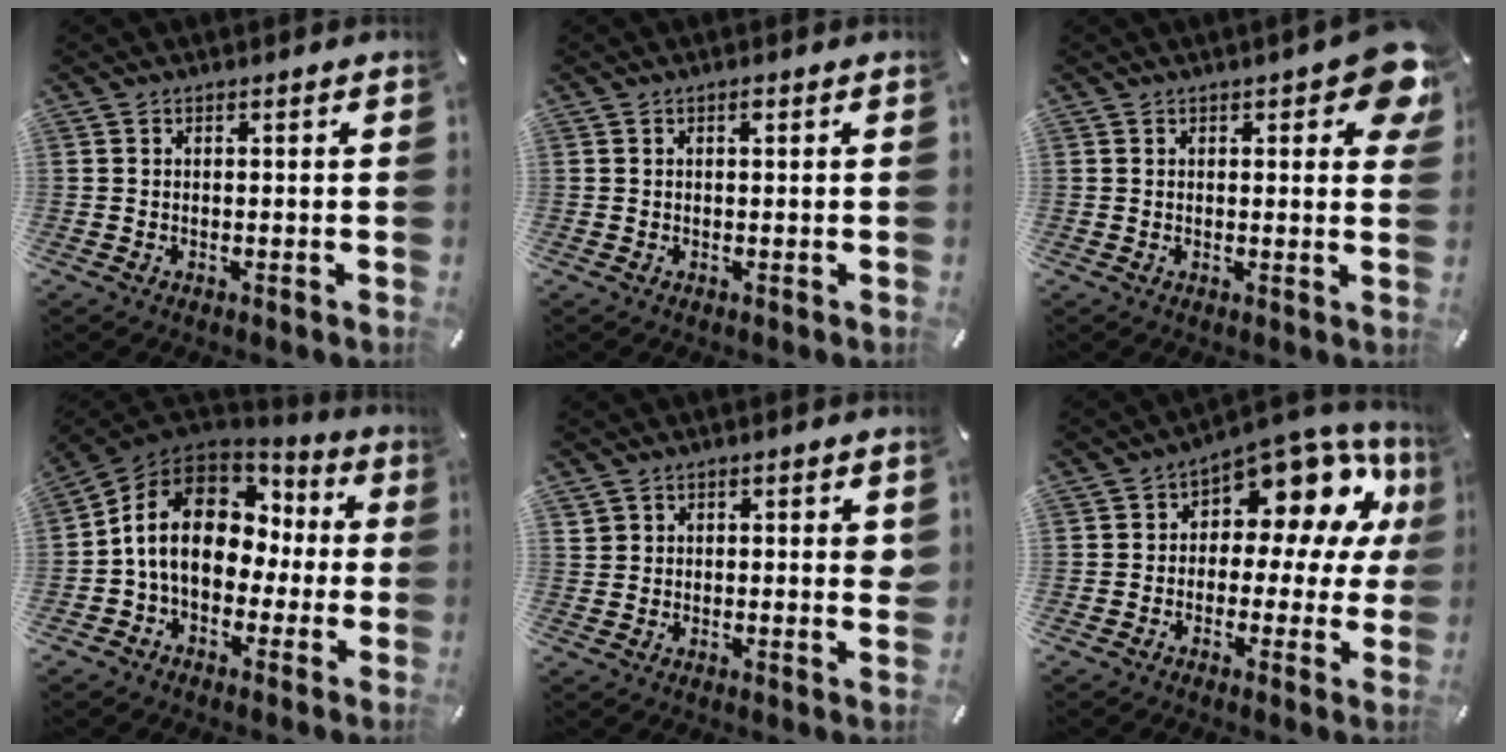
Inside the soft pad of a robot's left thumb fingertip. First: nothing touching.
{"total": 0.9, "force": [0.3, 0.4, 0.7], "torque": [-0.015, 0.003, 0.005]}
{"total": 7.7, "force": [3.9, 3.0, 5.9], "torque": [-0.070, -0.018, 0.062]}
{"total": 15.3, "force": [1.1, 11.8, 9.7], "torque": [-0.191, 0.008, 0.020]}
{"total": 2.6, "force": [1.6, 1.7, 1.1], "torque": [-0.017, 0.001, 0.029]}
{"total": 11.9, "force": [6.4, 6.8, 7.4], "torque": [-0.102, -0.061, 0.109]}